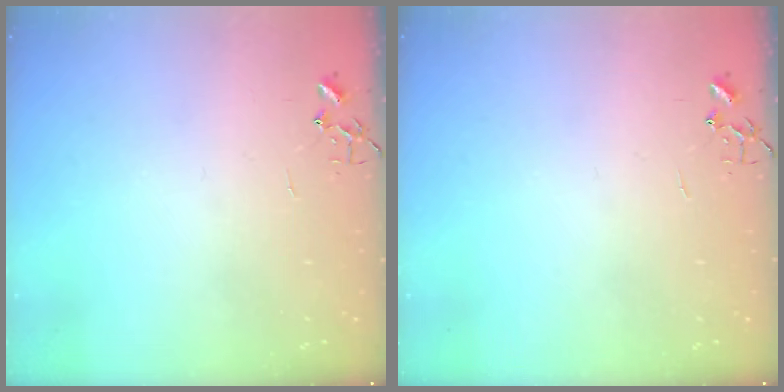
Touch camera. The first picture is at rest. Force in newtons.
{"total": 0.0}